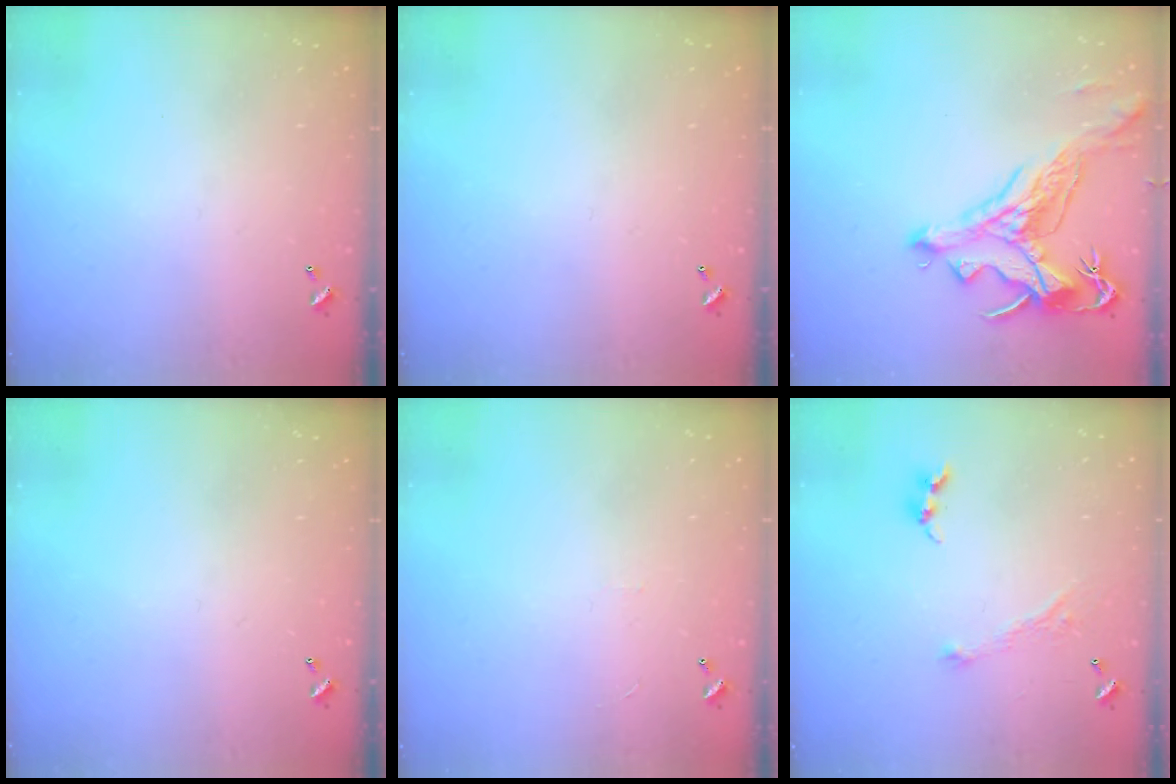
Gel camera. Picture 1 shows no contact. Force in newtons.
{"total": 0.0}
{"total": 2.2, "press": 1.7, "slide": 1.3}
{"total": 0.0}
{"total": 1.3, "press": 1.3, "slide": 0.4}
{"total": 2.9, "press": 2.8, "slide": 0.4}